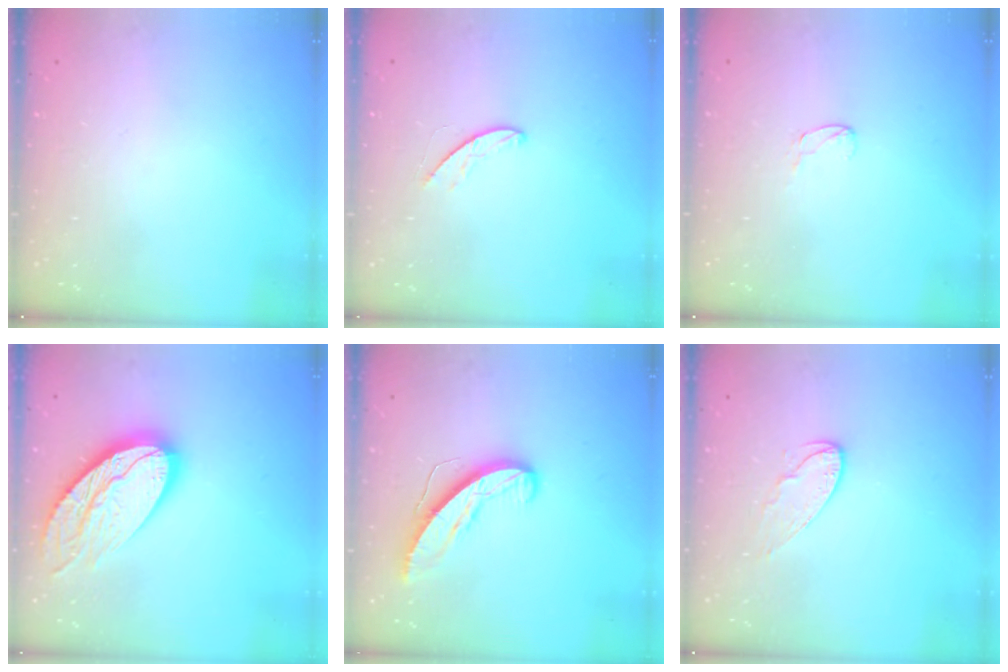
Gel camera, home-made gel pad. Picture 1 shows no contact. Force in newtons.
{"total": 4.8, "press": 4.8, "slide": 0.3}
{"total": 4.0, "press": 4.0, "slide": 0.3}
{"total": 18.1, "press": 18.1, "slide": 1.2}
{"total": 8.7, "press": 8.7, "slide": 0.5}
{"total": 7.6, "press": 7.6, "slide": 0.4}